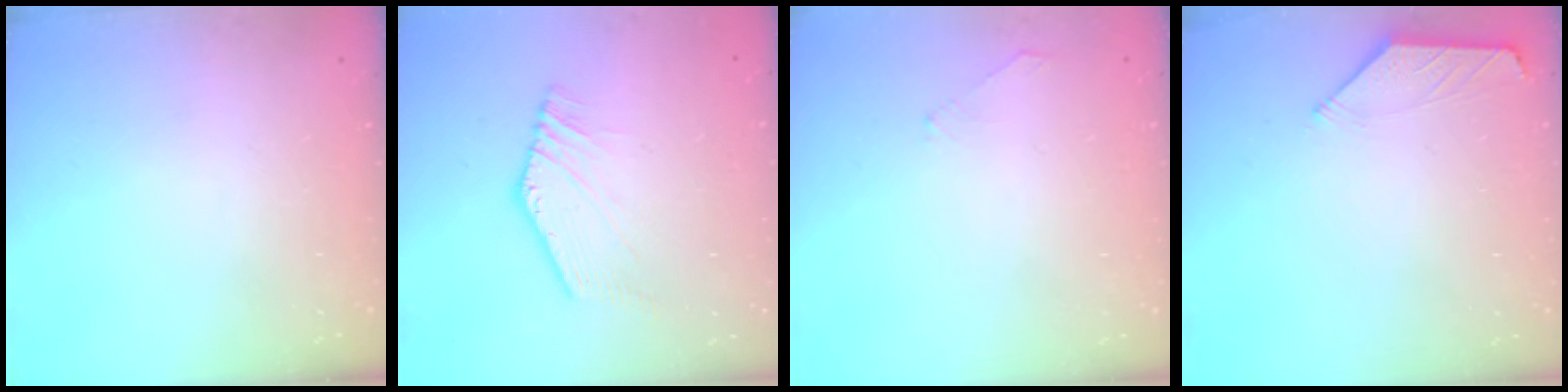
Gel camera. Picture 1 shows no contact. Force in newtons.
{"total": 1.1, "press": 1.1, "slide": 0.1}
{"total": 1.8, "press": 1.8, "slide": 0.4}
{"total": 1.4, "press": 1.3, "slide": 0.4}